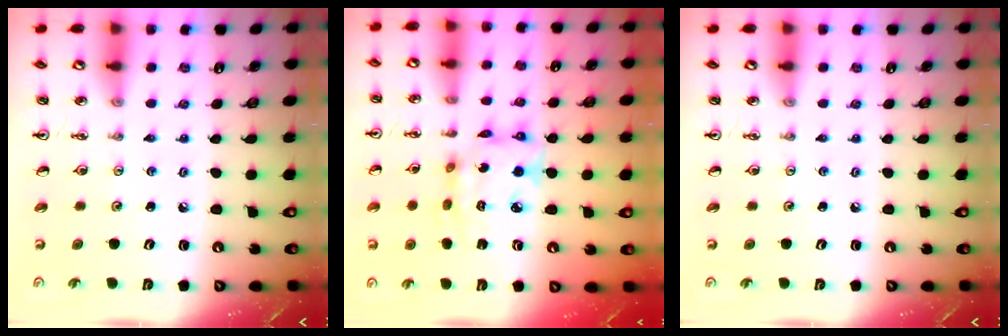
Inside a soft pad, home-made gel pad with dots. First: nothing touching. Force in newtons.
{"total": 11.7, "press": 11.6, "slide": 0.9}
{"total": 0.0}